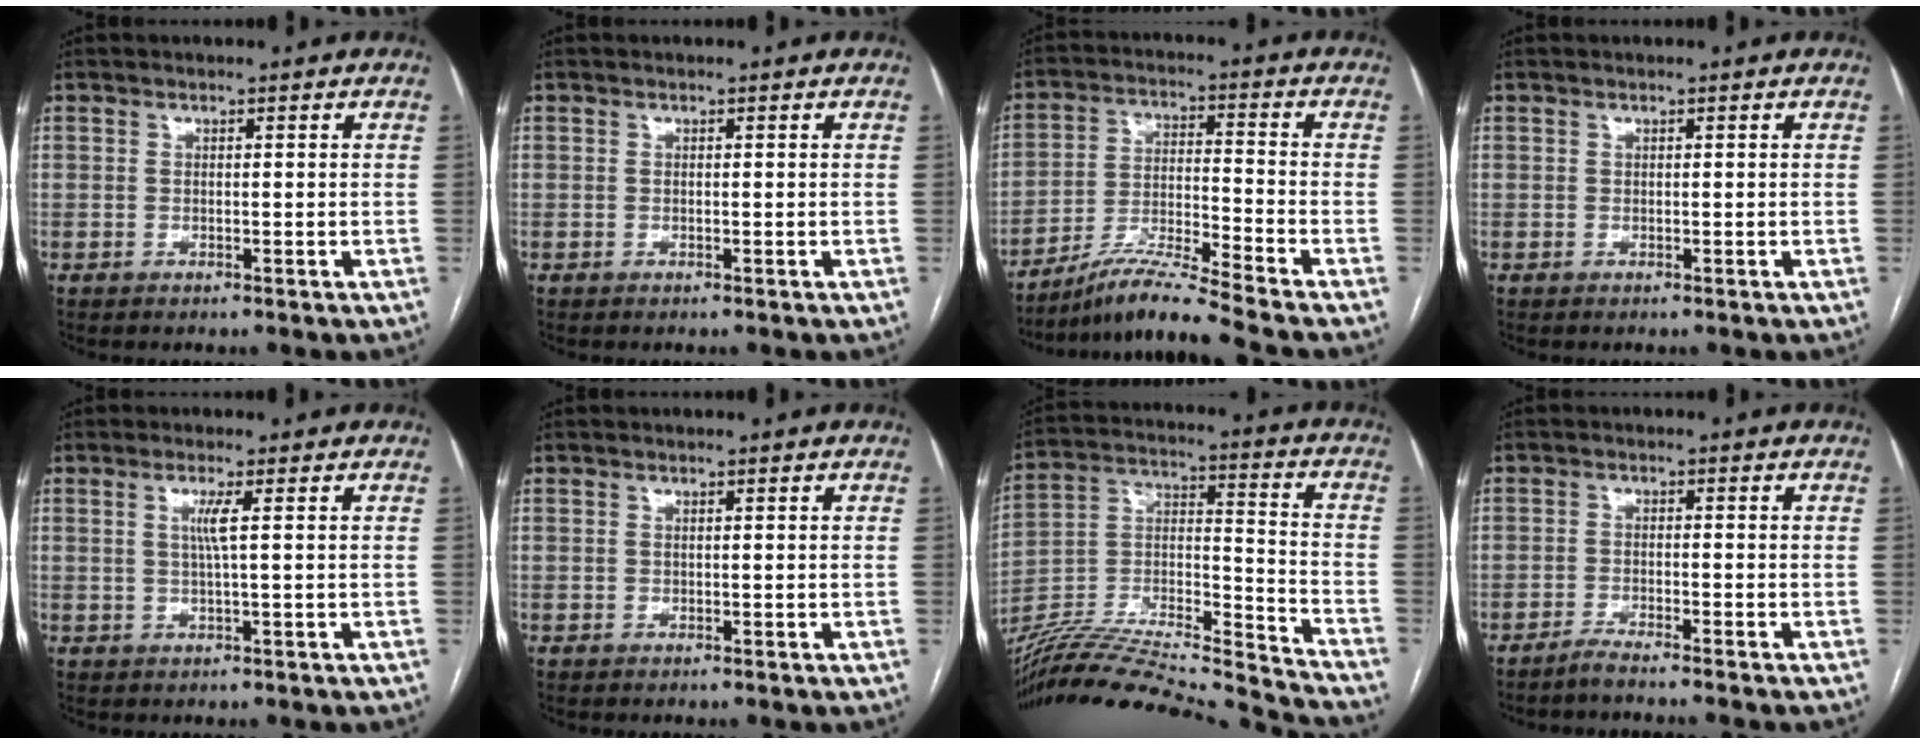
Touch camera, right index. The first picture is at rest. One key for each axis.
{"total": 0.0}
{"total": 10.6, "fx": -9.3, "fy": -2.0, "fz": 4.8, "tx": -0.091, "ty": -0.014, "tz": -0.170}
{"total": 0.0}
{"total": 2.5, "fx": 0.6, "fy": -0.5, "fz": 2.4, "tx": -0.052, "ty": 0.000, "tz": 0.011}
{"total": 0.0}
{"total": 31.2, "fx": -28.7, "fy": 1.8, "fz": 12.0, "tx": -0.201, "ty": -0.026, "tz": -0.450}
{"total": 3.4, "fx": -3.1, "fy": -0.6, "fz": 1.5, "tx": -0.024, "ty": -0.002, "tz": -0.049}